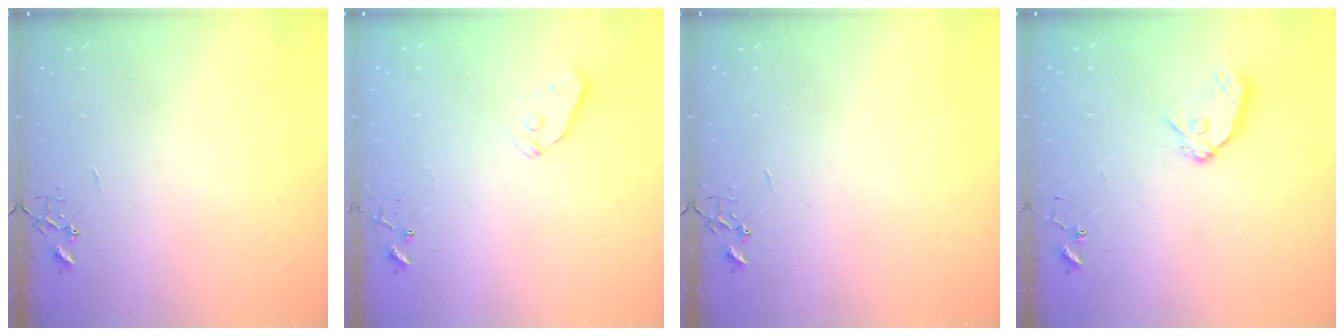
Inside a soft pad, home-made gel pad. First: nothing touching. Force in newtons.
{"total": 4.0, "press": 3.9, "slide": 0.8}
{"total": 0.0}
{"total": 11.0, "press": 10.9, "slide": 1.1}